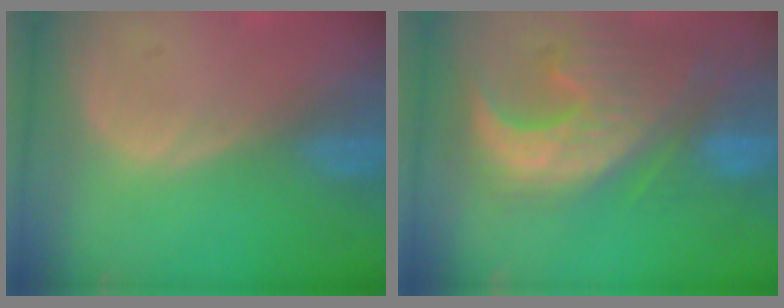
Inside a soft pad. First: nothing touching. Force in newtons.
{"total": 13.0, "press": 11.2, "slide": 6.6}